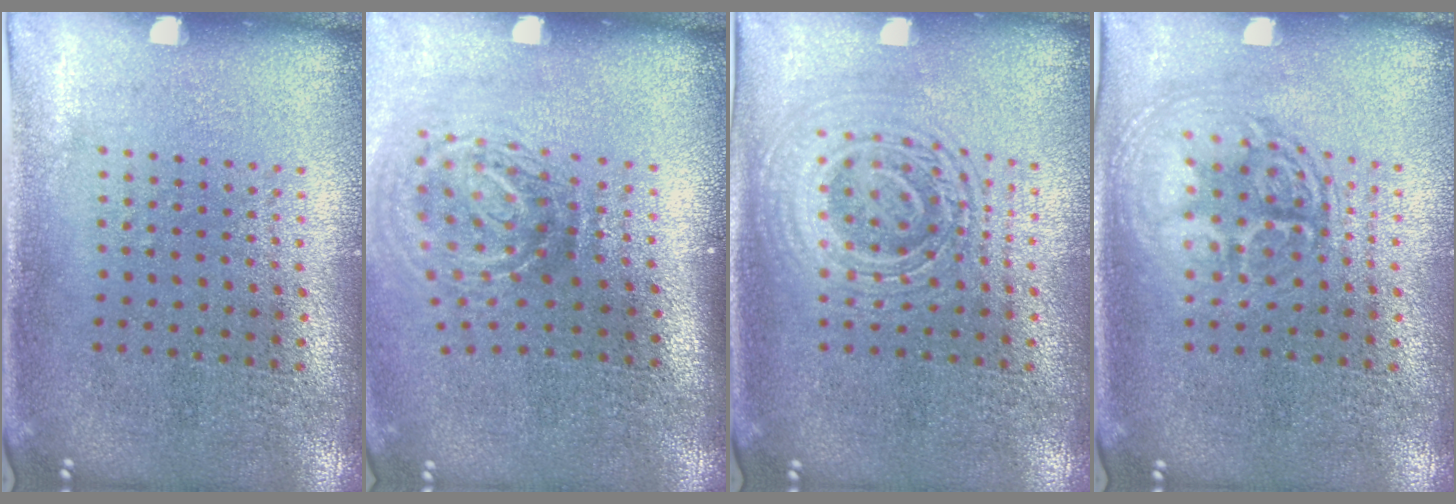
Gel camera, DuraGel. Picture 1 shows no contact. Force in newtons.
{"total": 2.0, "press": 1.3, "slide": 1.6}
{"total": 2.1, "press": 2.1, "slide": 0.4}
{"total": 2.0, "press": 1.9, "slide": 0.3}